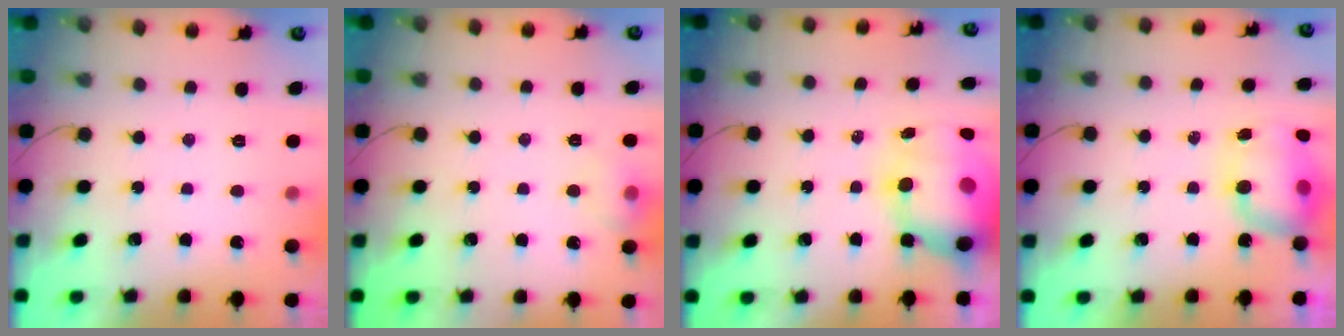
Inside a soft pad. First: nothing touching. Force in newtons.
{"total": 6.3, "press": 6.2, "slide": 1.1}
{"total": 13.2, "press": 12.8, "slide": 3.2}
{"total": 8.7, "press": 8.6, "slide": 1.6}